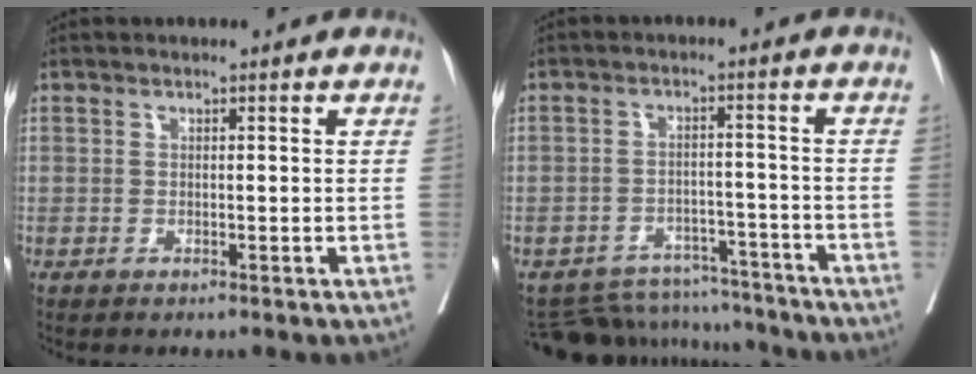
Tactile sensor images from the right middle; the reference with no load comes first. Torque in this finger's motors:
{"motor_torque": [-0.57, -0.69, -0.20, -0.04]}